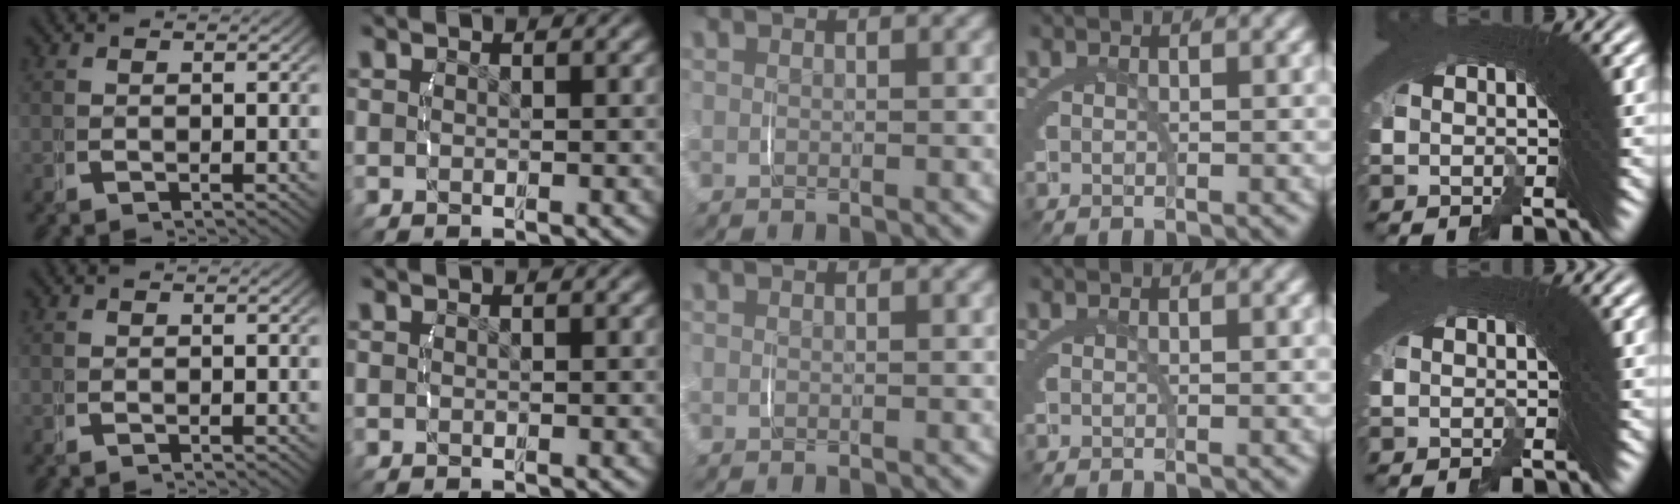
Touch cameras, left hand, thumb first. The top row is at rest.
{}